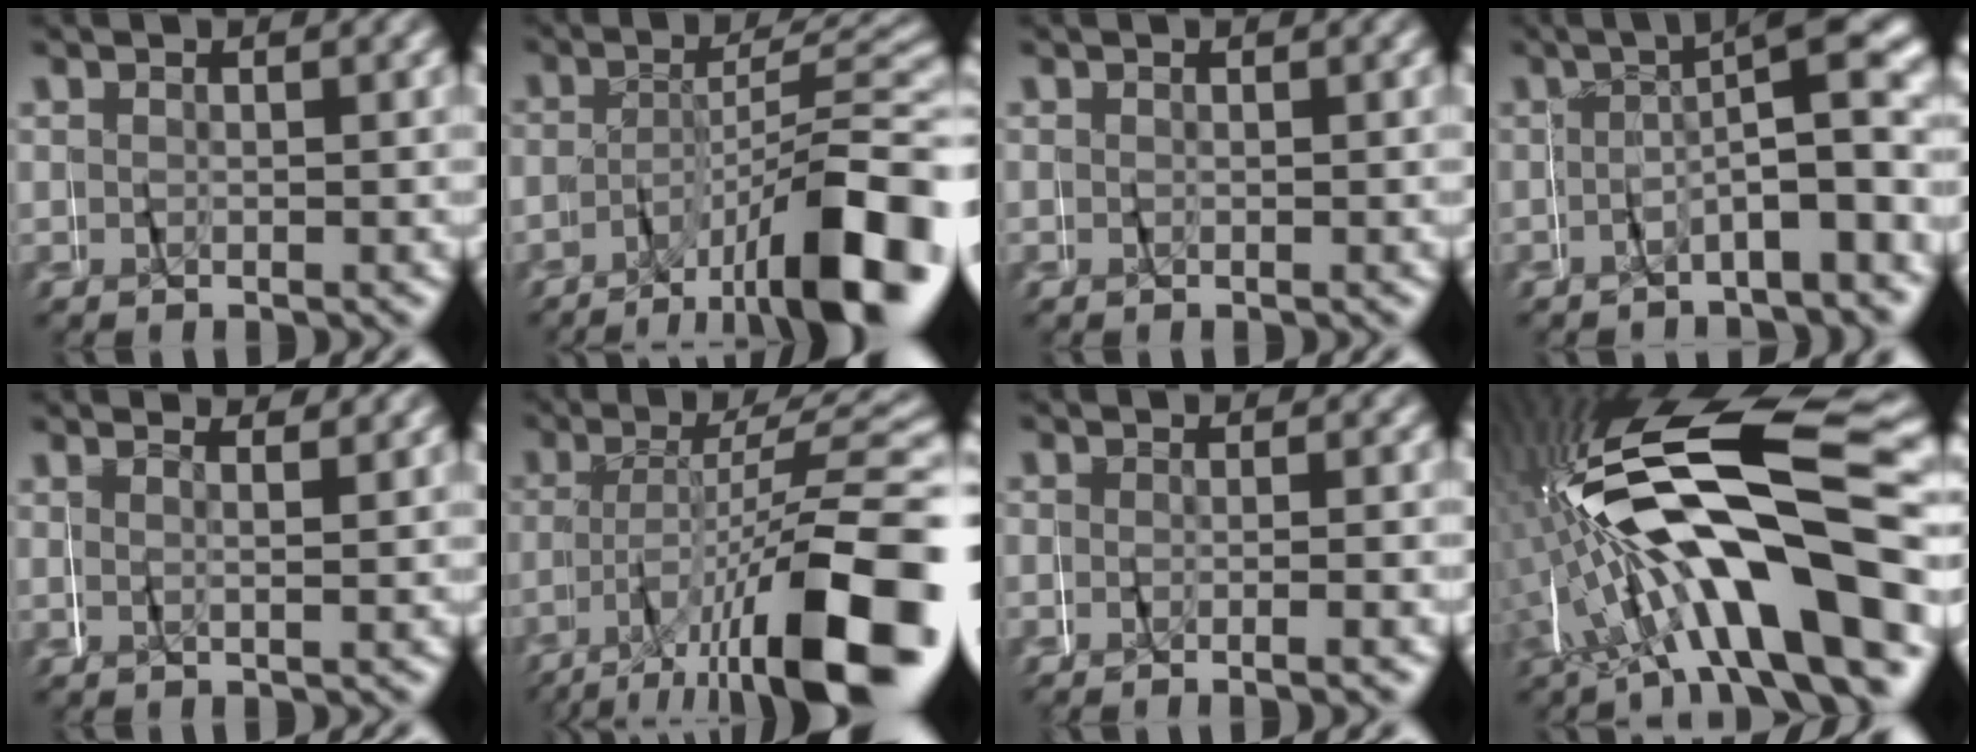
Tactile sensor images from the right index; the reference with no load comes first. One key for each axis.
{"total": 10.6, "fx": -6.7, "fy": 2.7, "fz": 7.7, "tx": -0.105, "ty": 0.007, "tz": -0.102}
{"total": 0.0}
{"total": 5.6, "fx": -1.0, "fy": 0.3, "fz": 5.5, "tx": -0.060, "ty": 0.030, "tz": -0.025}
{"total": 1.3, "fx": 0.6, "fy": -1.1, "fz": 0.4, "tx": -0.017, "ty": 0.002, "tz": 0.011}
{"total": 11.9, "fx": -5.3, "fy": 3.0, "fz": 10.3, "tx": -0.147, "ty": -0.001, "tz": -0.070}
{"total": 1.7, "fx": -1.5, "fy": -0.5, "fz": 0.5, "tx": -0.018, "ty": 0.003, "tz": -0.030}
{"total": 16.6, "fx": -0.3, "fy": 7.5, "fz": 14.8, "tx": -0.307, "ty": -0.007, "tz": 0.008}